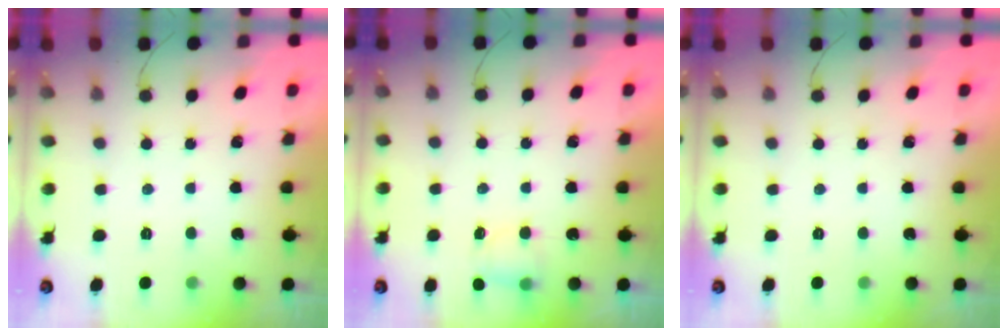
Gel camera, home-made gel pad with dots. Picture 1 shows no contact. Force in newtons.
{"total": 4.2, "press": 4.0, "slide": 1.2}
{"total": 0.0}